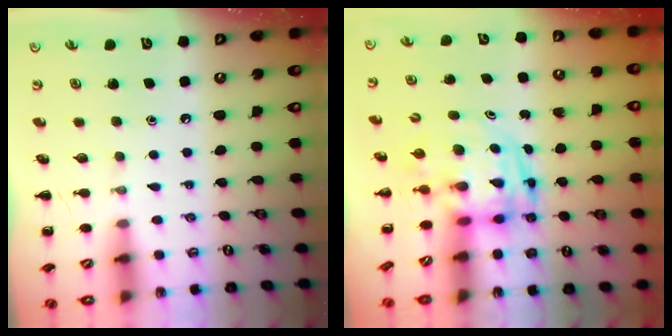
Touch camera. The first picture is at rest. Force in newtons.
{"total": 3.3, "press": 3.2, "slide": 0.7}